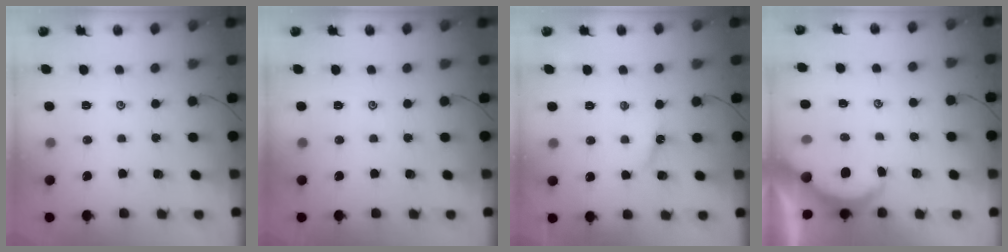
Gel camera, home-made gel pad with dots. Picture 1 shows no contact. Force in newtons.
{"total": 0.0}
{"total": 3.6, "press": 3.6, "slide": 0.4}
{"total": 3.2, "press": 3.2, "slide": 0.4}